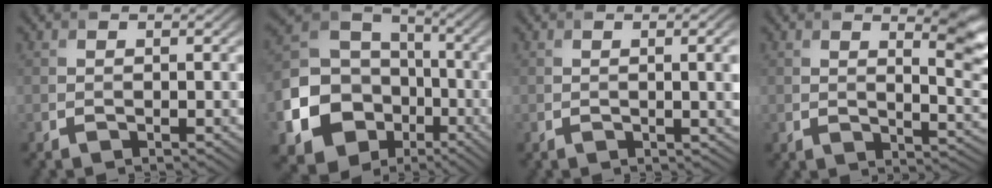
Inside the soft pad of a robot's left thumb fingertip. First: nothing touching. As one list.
[{"total": 16.1, "force": [-5.4, 13.2, 7.4], "torque": [-0.209, -0.047, -0.099]}, {"total": 3.4, "force": [0.1, 0.8, 3.3], "torque": [-0.047, 0.001, 0.003]}, {"total": 5.6, "force": [2.5, 1.9, 4.6], "torque": [-0.067, -0.008, 0.046]}]